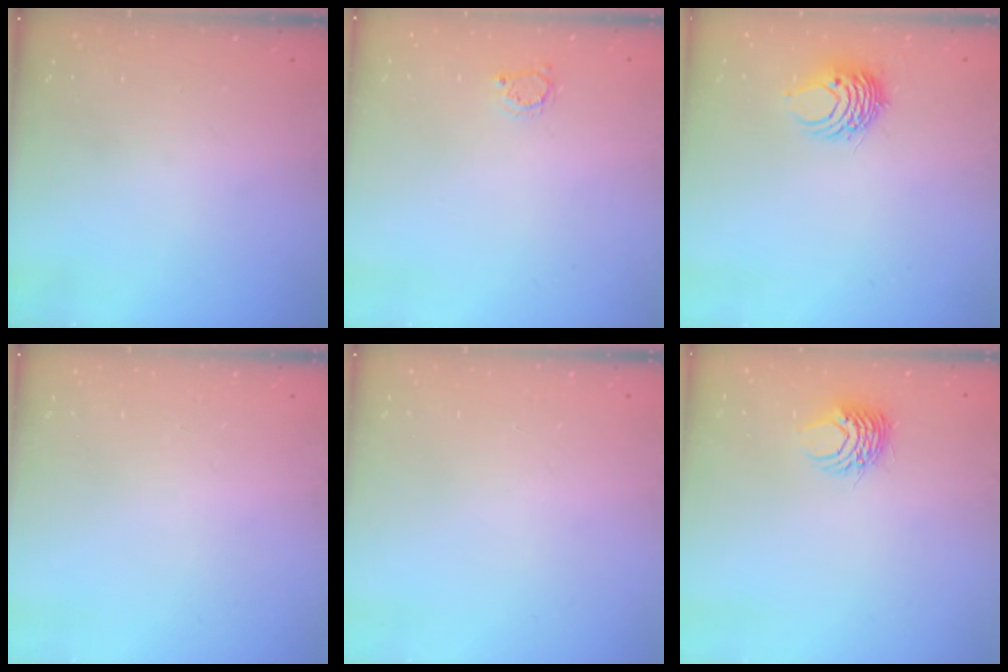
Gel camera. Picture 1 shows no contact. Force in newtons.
{"total": 2.8, "press": 2.7, "slide": 0.4}
{"total": 7.0, "press": 7.0, "slide": 0.8}
{"total": 0.0}
{"total": 0.0}
{"total": 5.5, "press": 5.4, "slide": 0.4}